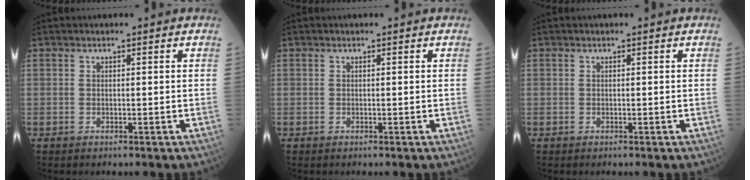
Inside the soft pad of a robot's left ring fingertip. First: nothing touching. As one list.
[{"total": 0.0}, {"total": 0.0}]